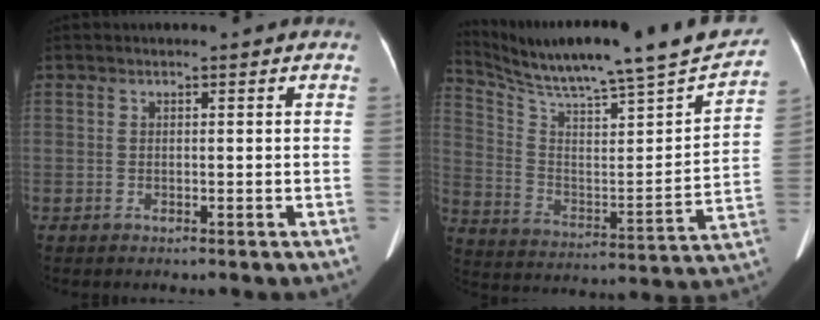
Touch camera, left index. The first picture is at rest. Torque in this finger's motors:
{"motor_torque": [-0.89, -1.25, 0.05, 0.09]}